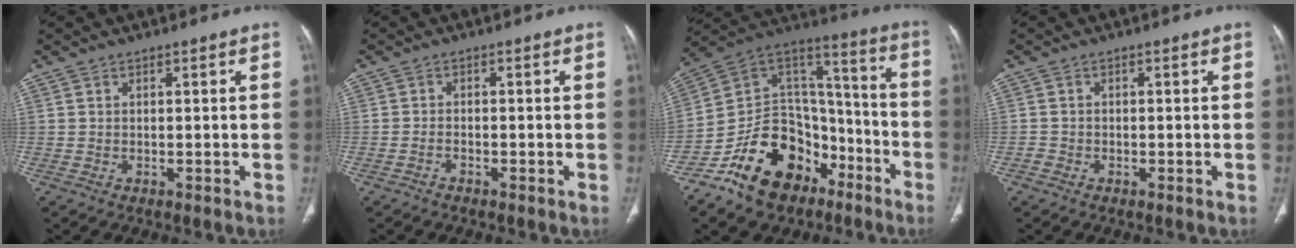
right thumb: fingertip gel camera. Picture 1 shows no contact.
{"total": 1.0, "force": [-0.8, 0.5, 0.2], "torque": [-0.003, 0.010, -0.015]}
{"total": 22.1, "force": [-12.5, 14.7, 10.8], "torque": [-0.132, 0.111, -0.207]}
{"total": 1.1, "force": [-0.7, 0.9, 0.0], "torque": [0.003, 0.005, -0.018]}